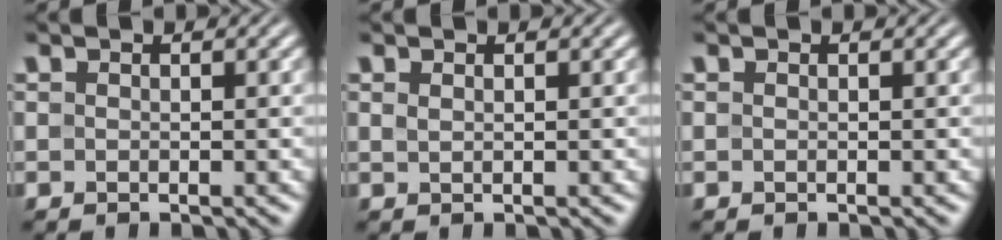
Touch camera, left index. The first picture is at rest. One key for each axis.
{"total": 0.6, "fx": 0.4, "fy": 0.2, "fz": 0.4, "tx": -0.010, "ty": 0.001, "tz": 0.008}
{"total": 0.0}